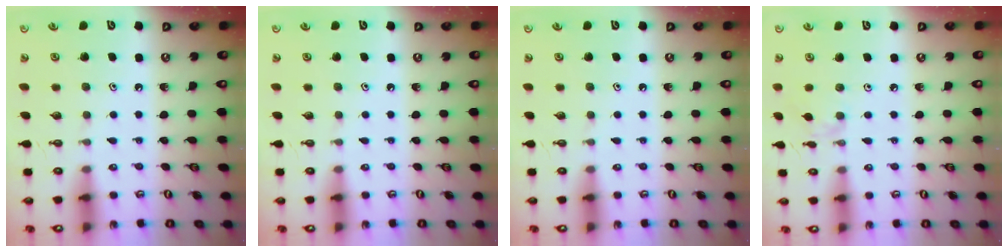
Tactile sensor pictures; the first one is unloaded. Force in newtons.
{"total": 0.0}
{"total": 0.0}
{"total": 1.3, "press": 1.3, "slide": 0.4}